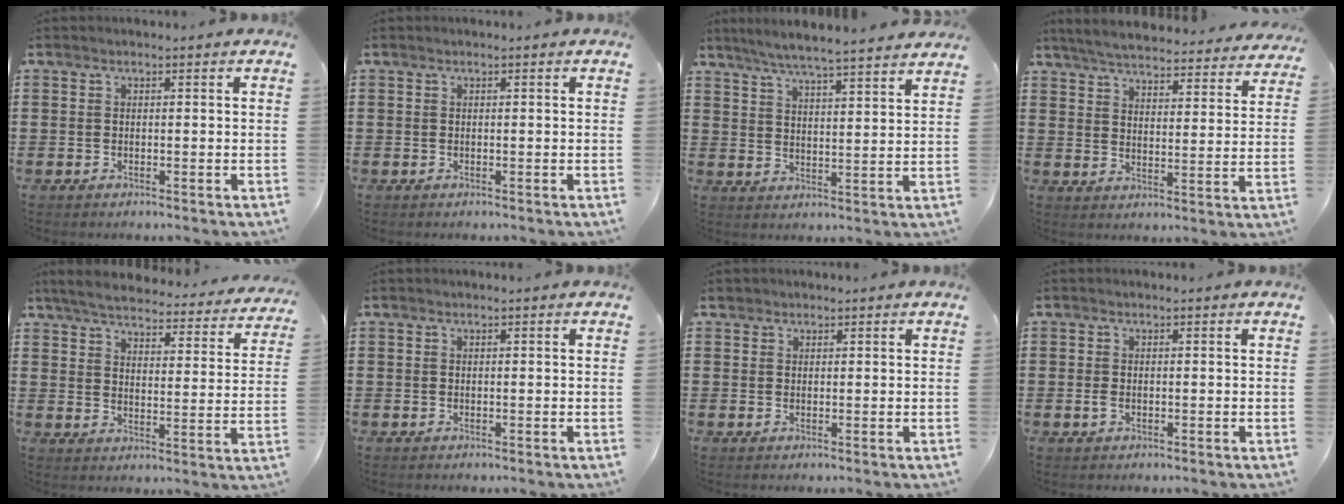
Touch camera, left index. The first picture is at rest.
{"total": 0.0}
{"total": 5.5, "force": [5.1, -0.6, 2.0], "torque": [-0.056, -0.029, 0.087]}
{"total": 5.4, "force": [5.3, -0.1, 1.0], "torque": [-0.046, -0.036, 0.089]}
{"total": 5.1, "force": [4.9, 0.2, 1.4], "torque": [-0.052, -0.035, 0.080]}
{"total": 0.0}
{"total": 1.0, "force": [0.8, 0.5, 0.1], "torque": [-0.005, 0.003, 0.017]}
{"total": 1.0, "force": [-0.3, 0.5, 0.9], "torque": [-0.025, -0.003, -0.008]}